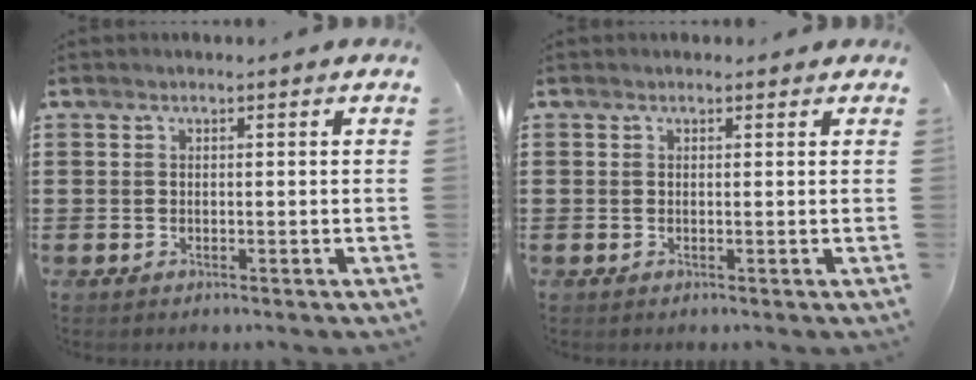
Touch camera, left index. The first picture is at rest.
{"total": 0.5, "force": [0.2, 0.5, 0.0], "torque": [-0.002, 0.005, 0.004]}